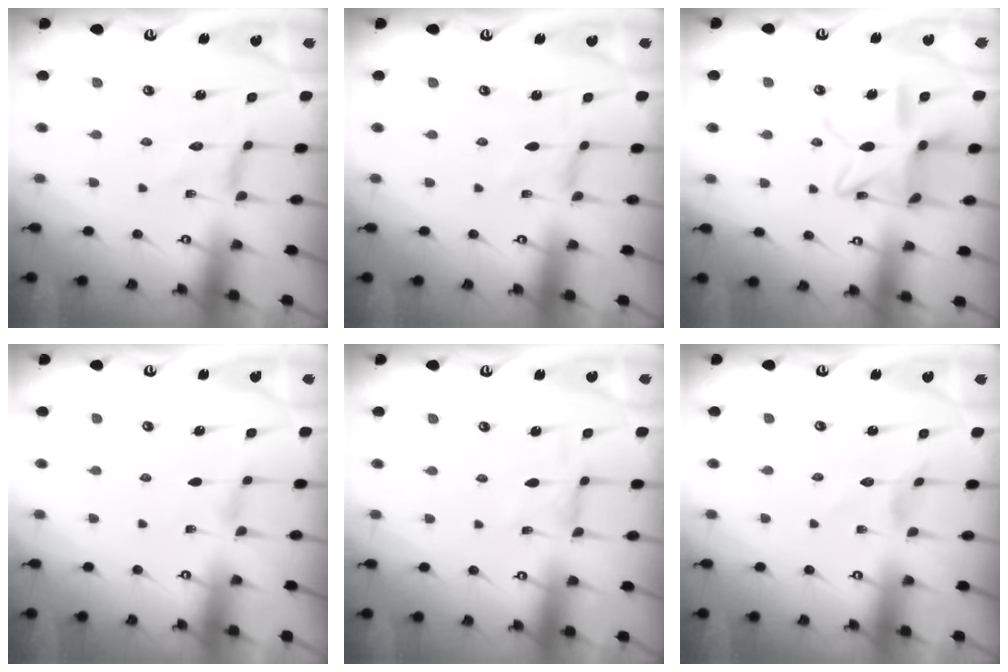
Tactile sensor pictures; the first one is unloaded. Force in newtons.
{"total": 0.0}
{"total": 13.3, "press": 13.3, "slide": 1.0}
{"total": 1.1, "press": 1.1, "slide": 0.4}
{"total": 2.8, "press": 2.8, "slide": 0.4}
{"total": 1.3, "press": 1.2, "slide": 0.2}